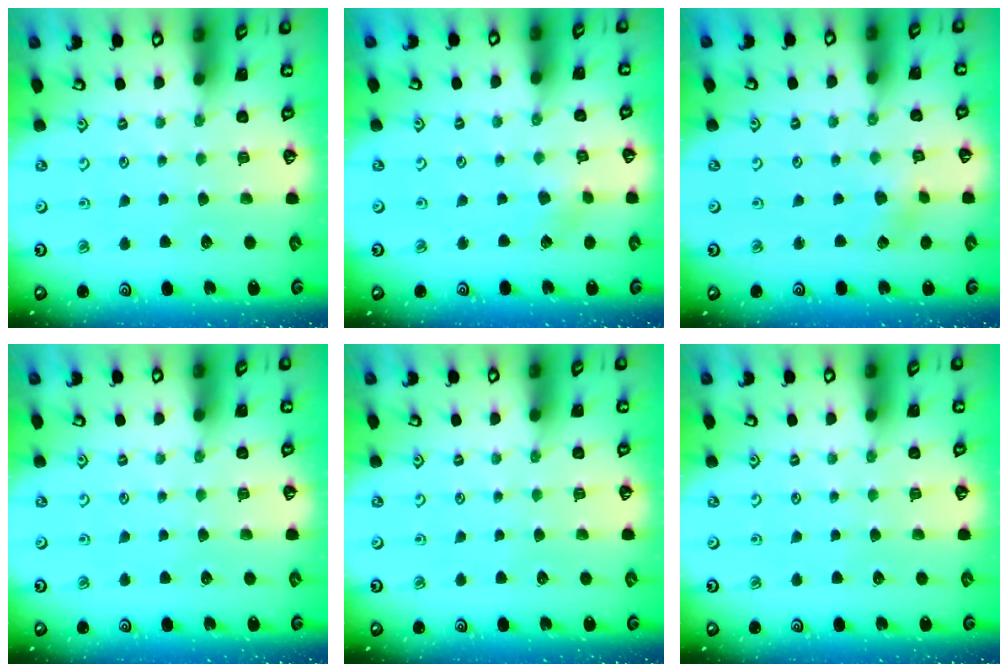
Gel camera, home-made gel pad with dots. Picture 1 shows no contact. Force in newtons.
{"total": 2.3, "press": 2.3, "slide": 0.3}
{"total": 2.5, "press": 2.4, "slide": 0.7}
{"total": 0.0}
{"total": 0.0}
{"total": 0.0}